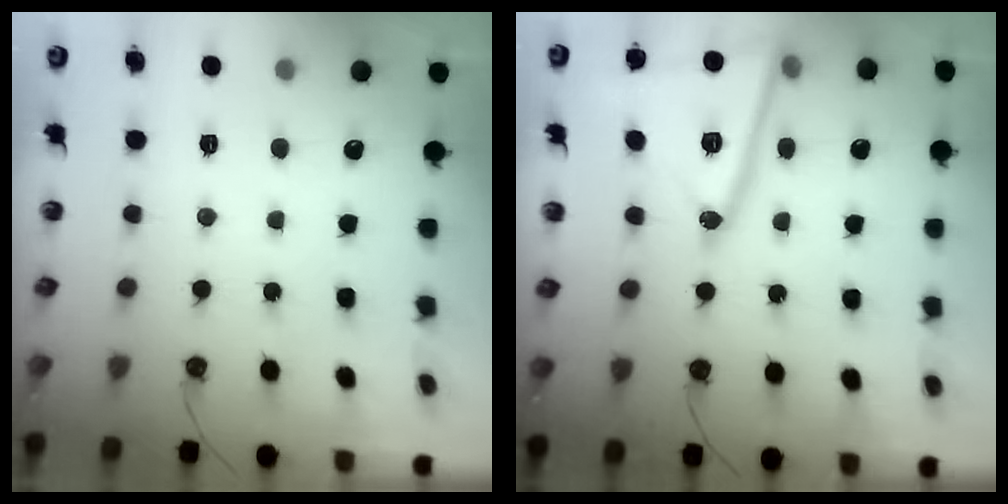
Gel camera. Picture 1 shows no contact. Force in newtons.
{"total": 19.8, "press": 19.7, "slide": 2.3}